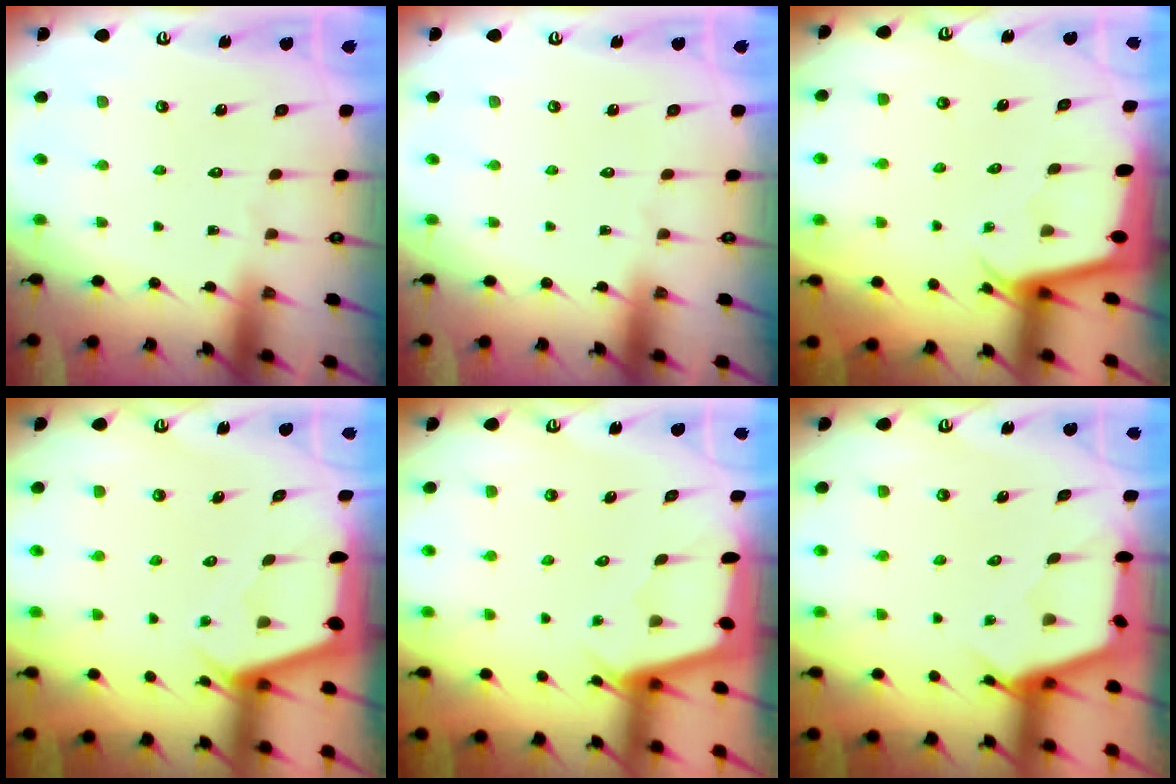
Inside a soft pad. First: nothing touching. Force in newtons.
{"total": 0.0}
{"total": 2.4, "press": 2.4, "slide": 0.1}
{"total": 2.5, "press": 2.5, "slide": 0.3}
{"total": 2.2, "press": 2.2, "slide": 0.3}
{"total": 2.8, "press": 2.8, "slide": 0.3}